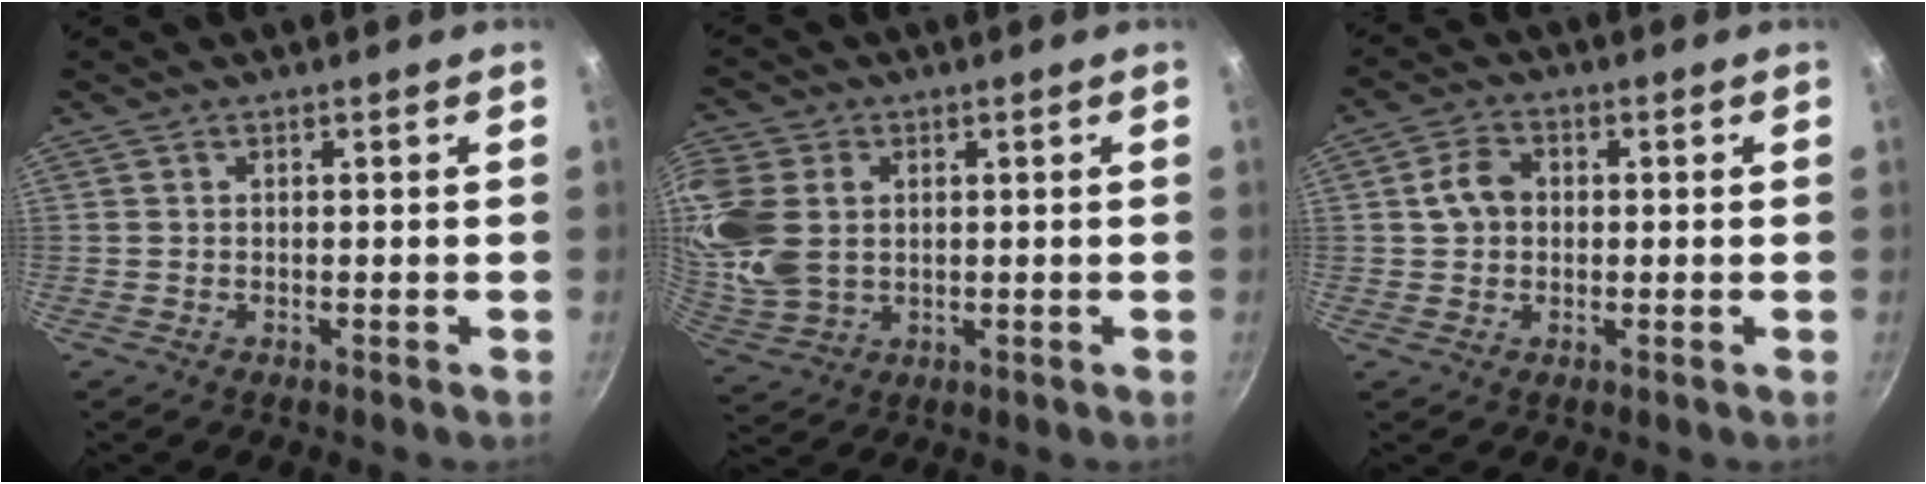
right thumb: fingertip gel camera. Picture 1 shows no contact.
{"total": 13.6, "force": [2.0, 10.1, 8.8], "torque": [-0.186, -0.010, 0.047]}
{"total": 5.2, "force": [0.4, 4.2, 3.1], "torque": [-0.041, 0.014, 0.001]}